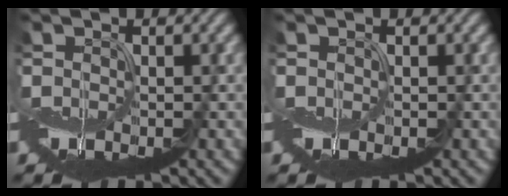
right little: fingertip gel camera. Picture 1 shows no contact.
{"total": 0.0}